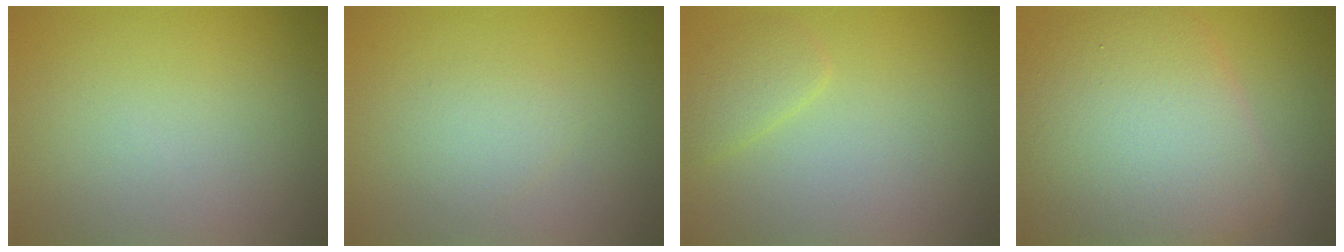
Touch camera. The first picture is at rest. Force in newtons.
{"total": 1.7, "press": 1.7, "slide": 0.0}
{"total": 1.6, "press": 1.6, "slide": 0.2}
{"total": 12.1, "press": 12.1, "slide": 0.2}